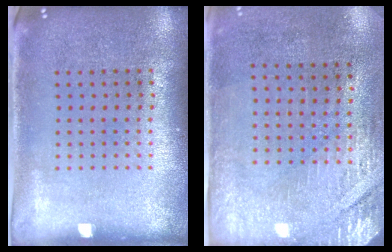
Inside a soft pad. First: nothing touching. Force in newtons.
{"total": 2.9, "press": 2.5, "slide": 1.4}